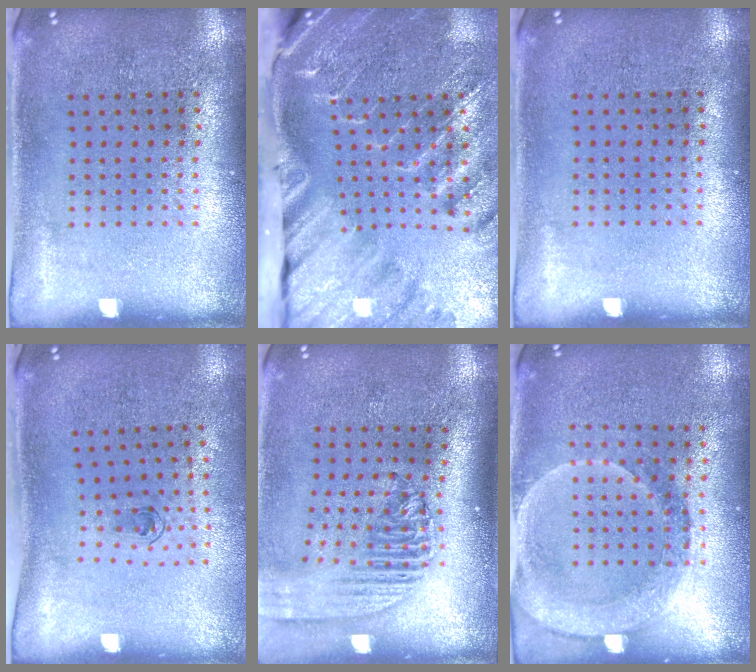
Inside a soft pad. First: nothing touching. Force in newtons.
{"total": 3.4, "press": 3.0, "slide": 1.5}
{"total": 0.0}
{"total": 0.6, "press": 0.3, "slide": 0.5}
{"total": 2.2, "press": 1.7, "slide": 1.3}
{"total": 1.8, "press": 1.6, "slide": 0.8}